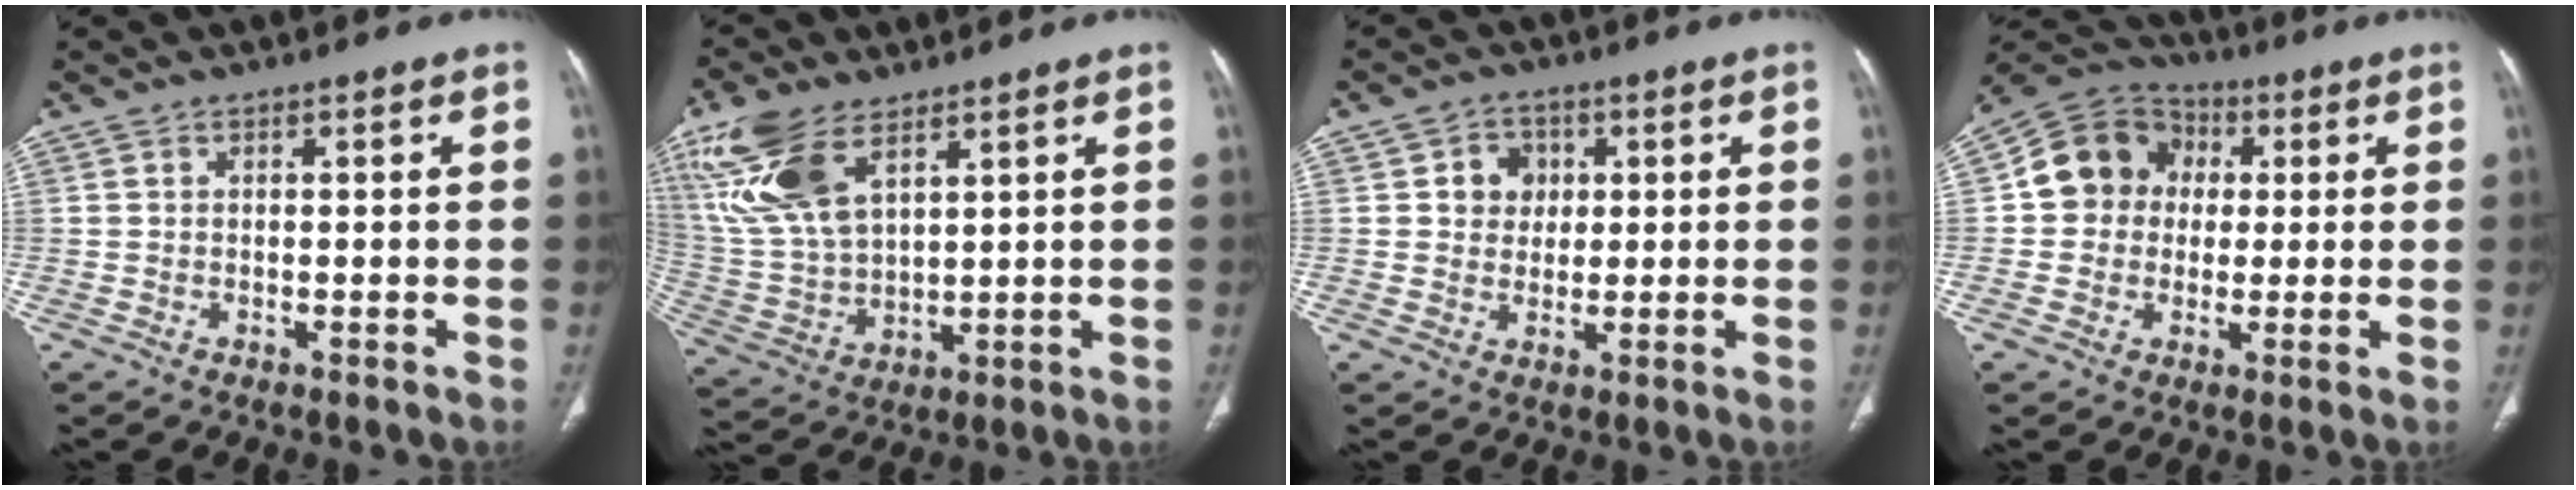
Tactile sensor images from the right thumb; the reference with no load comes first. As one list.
[{"total": 15.0, "force": [8.1, 7.2, 10.4], "torque": [-0.220, -0.018, 0.173]}, {"total": 5.3, "force": [1.3, 4.7, 2.1], "torque": [-0.004, 0.001, 0.017]}, {"total": 11.4, "force": [1.4, 10.2, 4.9], "torque": [-0.060, 0.020, 0.011]}]